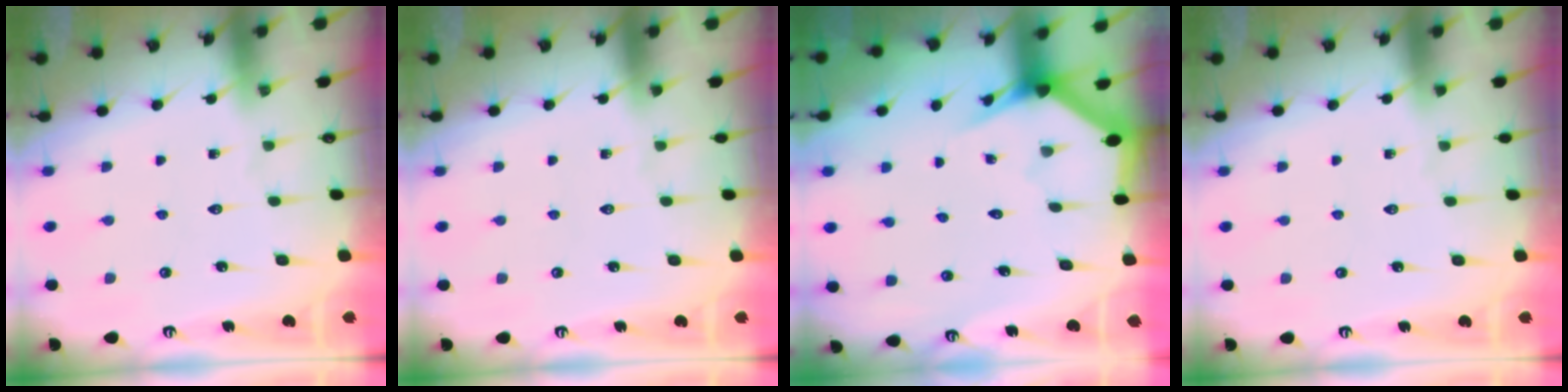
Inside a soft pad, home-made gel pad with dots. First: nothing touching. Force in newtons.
{"total": 0.0}
{"total": 2.8, "press": 2.8, "slide": 0.1}
{"total": 0.0}